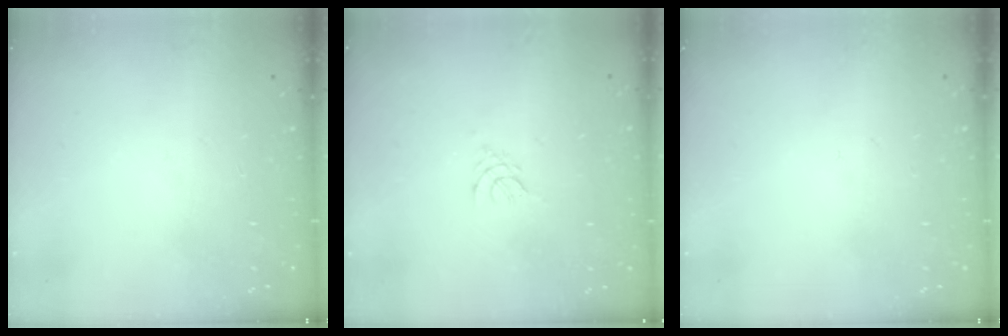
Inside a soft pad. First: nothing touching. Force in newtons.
{"total": 2.7, "press": 2.6, "slide": 0.6}
{"total": 0.0}